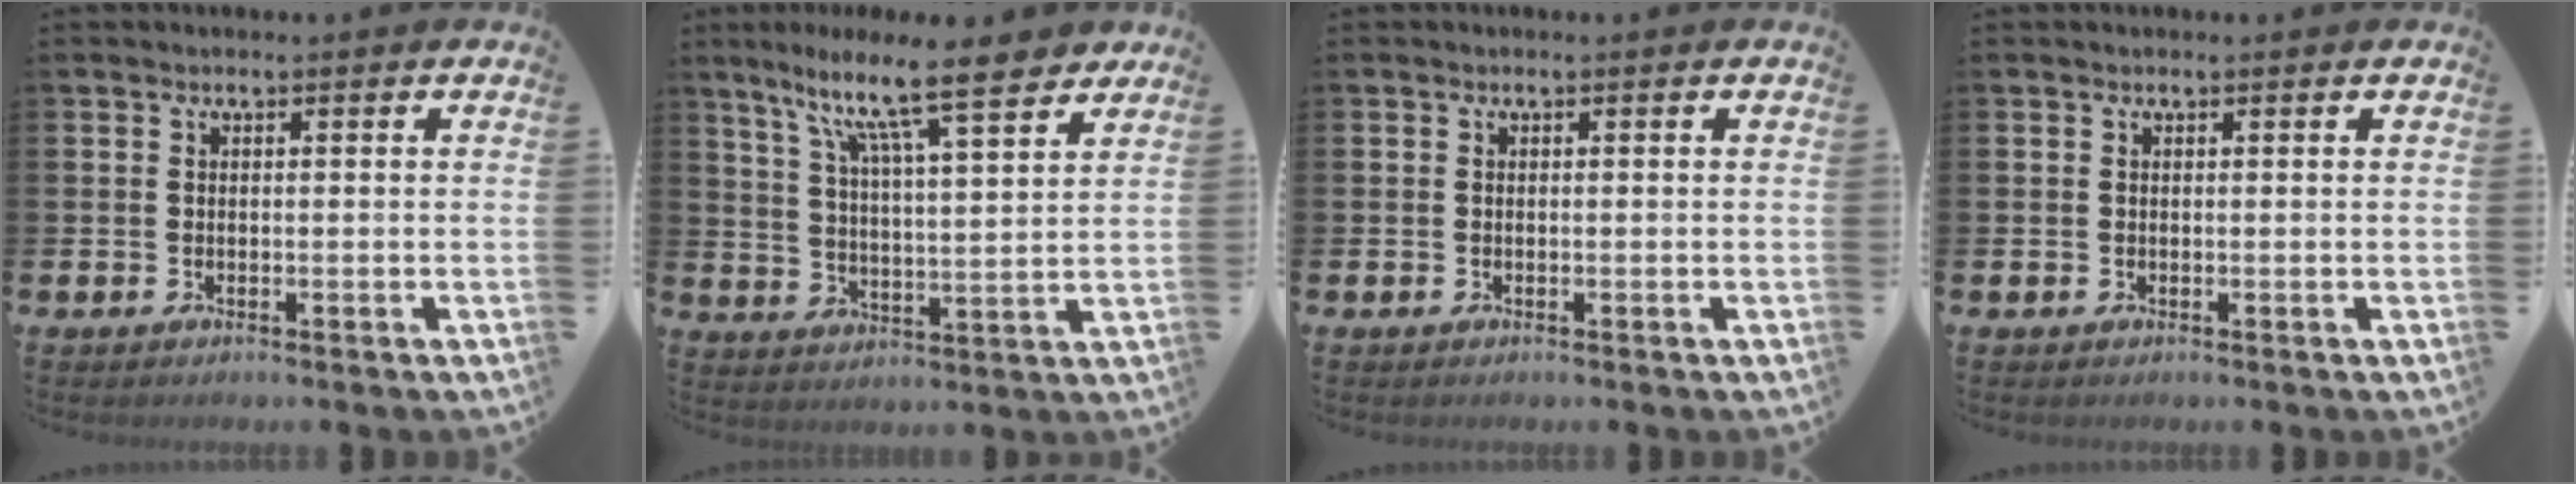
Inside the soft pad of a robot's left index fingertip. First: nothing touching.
{"total": 12.5, "force": [9.9, 2.1, 7.3], "torque": [-0.144, -0.063, 0.162]}
{"total": 0.0}
{"total": 0.0}